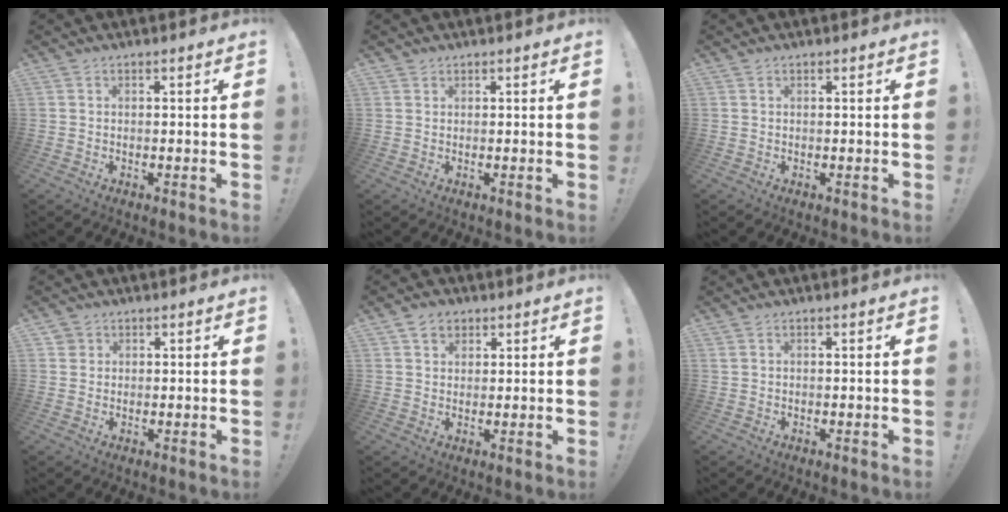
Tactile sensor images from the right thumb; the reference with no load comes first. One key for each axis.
{"total": 1.0, "fx": 0.8, "fy": 0.6, "fz": 0.0, "tx": 0.004, "ty": -0.002, "tz": 0.016}
{"total": 0.0}
{"total": 1.8, "fx": 1.0, "fy": 1.5, "fz": 0.3, "tx": -0.006, "ty": -0.002, "tz": 0.018}
{"total": 4.3, "fx": 2.4, "fy": 3.3, "fz": 1.4, "tx": -0.022, "ty": -0.002, "tz": 0.043}
{"total": 0.5, "fx": 0.3, "fy": 0.3, "fz": 0.3, "tx": -0.014, "ty": 0.004, "tz": 0.007}